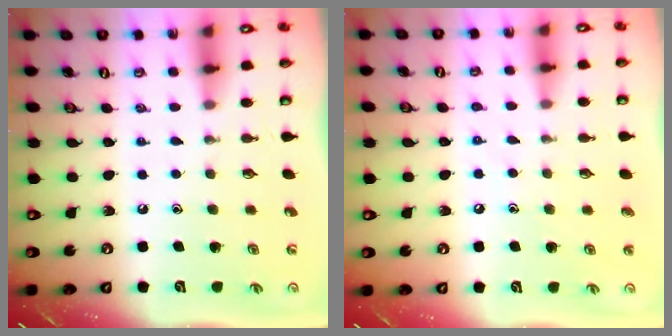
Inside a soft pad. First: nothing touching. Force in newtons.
{"total": 4.8, "press": 4.8, "slide": 0.6}